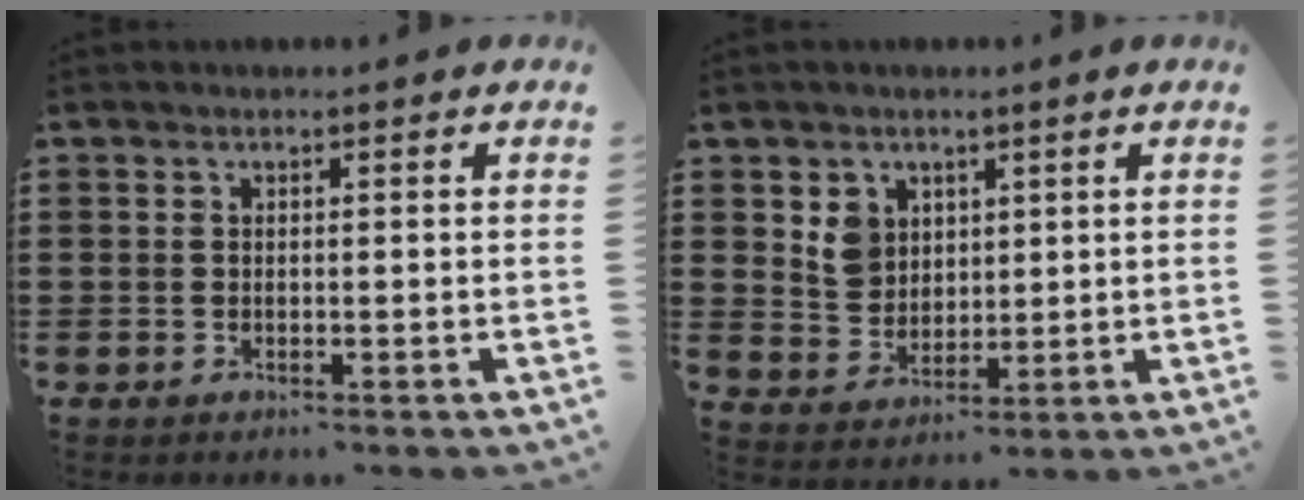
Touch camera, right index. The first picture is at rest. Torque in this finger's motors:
{"motor_torque": [0.11, 0.11, 0.39, 0.04]}